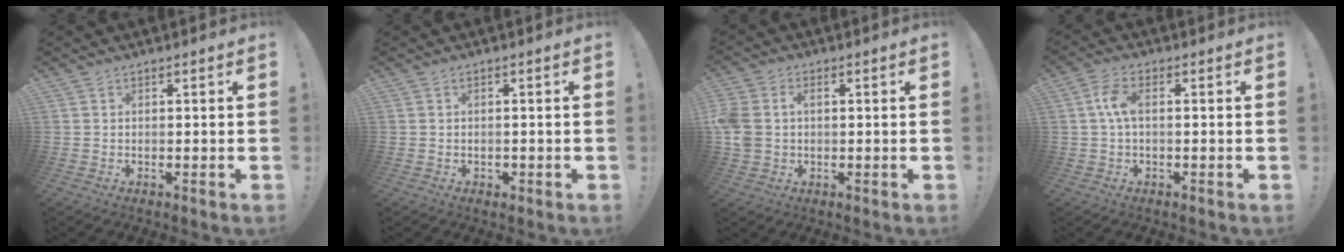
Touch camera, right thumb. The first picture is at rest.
{"total": 1.1, "force": [-0.2, 1.1, 0.2], "torque": [-0.002, 0.001, -0.004]}
{"total": 6.7, "force": [0.6, 5.3, 4.0], "torque": [-0.094, 0.000, 0.011]}
{"total": 6.0, "force": [0.3, 2.8, 5.3], "torque": [-0.108, 0.007, 0.005]}